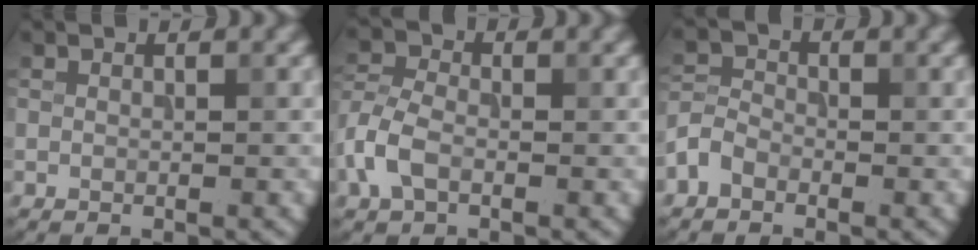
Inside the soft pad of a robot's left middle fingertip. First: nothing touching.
{"total": 3.5, "force": [-1.5, 2.2, 2.3], "torque": [-0.058, 0.006, -0.042]}
{"total": 2.4, "force": [-1.5, 1.6, 1.0], "torque": [-0.020, 0.007, -0.041]}